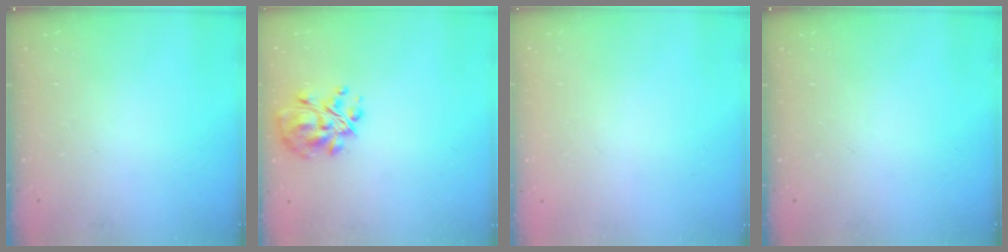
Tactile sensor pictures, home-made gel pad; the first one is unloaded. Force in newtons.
{"total": 10.6, "press": 10.0, "slide": 3.5}
{"total": 1.7, "press": 1.7, "slide": 0.2}
{"total": 0.0}